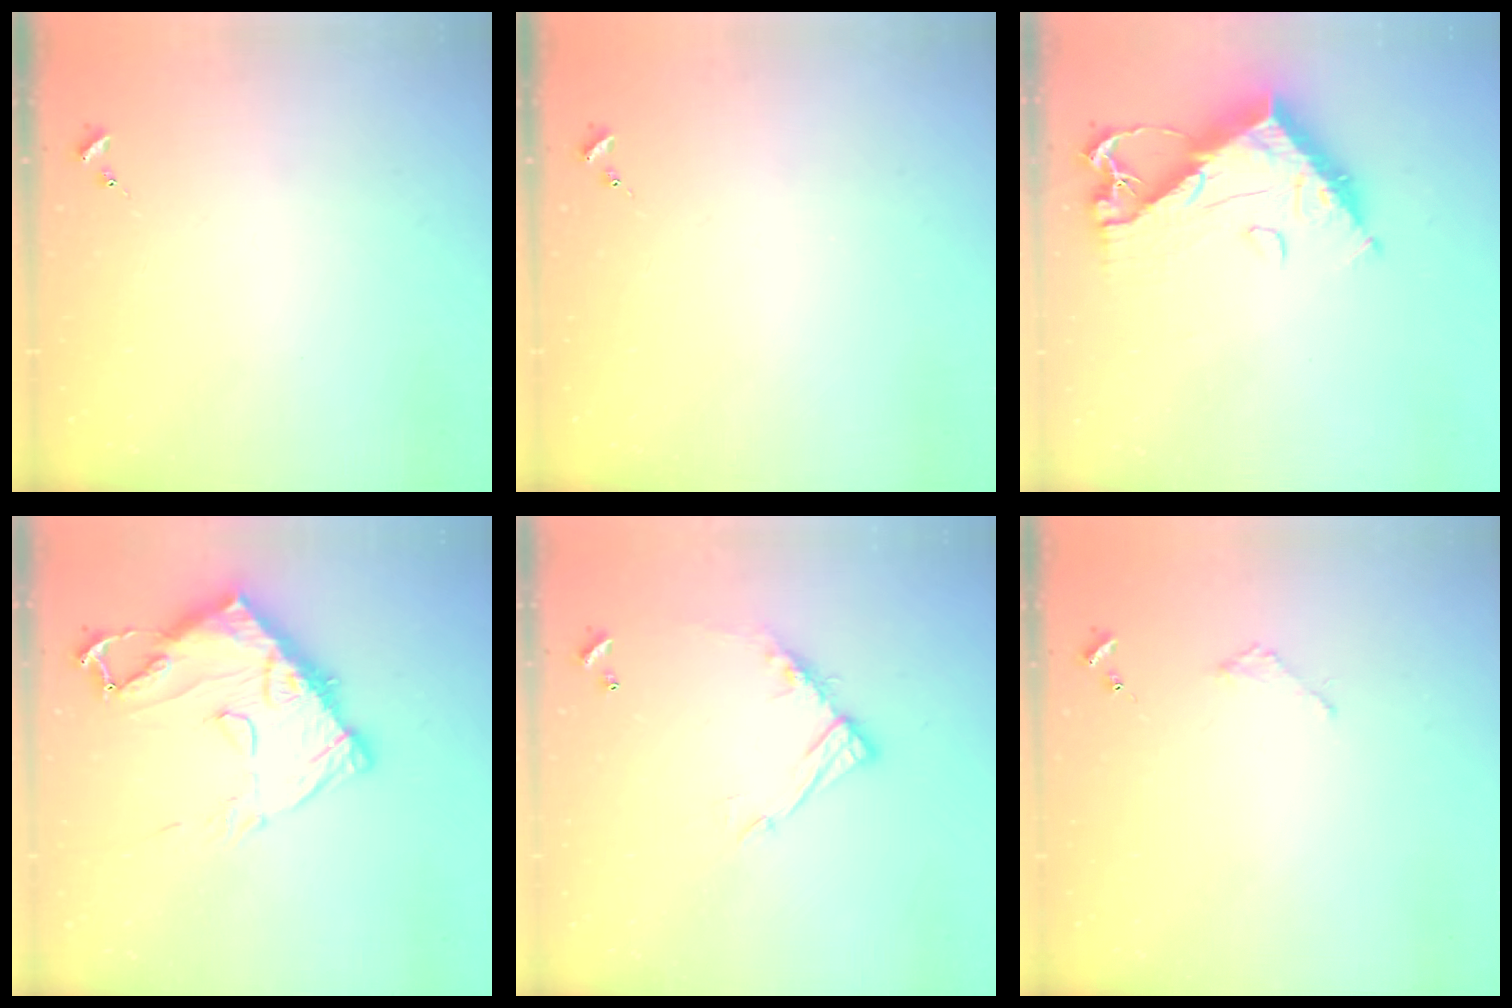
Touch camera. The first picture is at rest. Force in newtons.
{"total": 0.0}
{"total": 13.6, "press": 13.6, "slide": 1.1}
{"total": 15.5, "press": 15.5, "slide": 1.4}
{"total": 12.8, "press": 12.8, "slide": 1.0}
{"total": 2.1, "press": 2.1, "slide": 0.2}